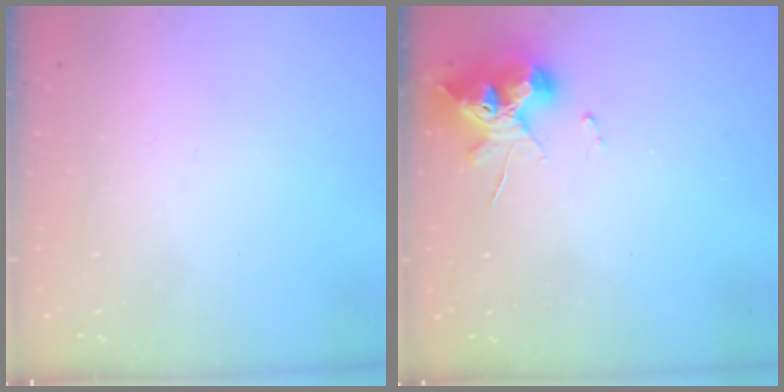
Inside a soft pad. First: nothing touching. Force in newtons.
{"total": 10.8, "press": 10.8, "slide": 1.4}